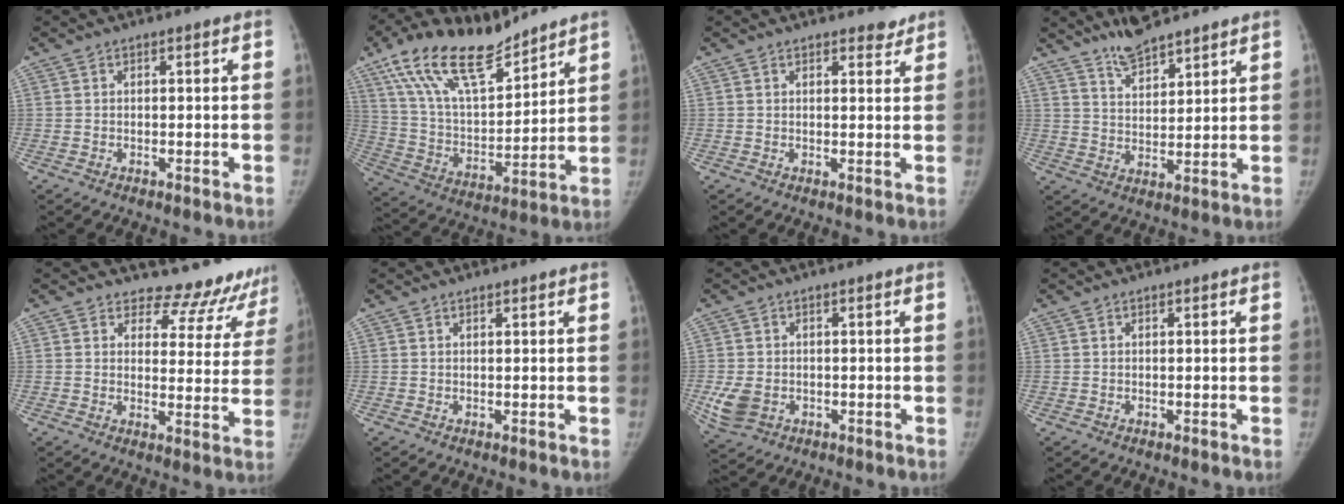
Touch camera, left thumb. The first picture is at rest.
{"total": 19.5, "force": [14.2, 7.3, 11.0], "torque": [-0.173, -0.054, 0.266]}
{"total": 3.1, "force": [2.7, 1.2, 0.9], "torque": [0.010, -0.013, 0.030]}
{"total": 7.8, "force": [6.7, 1.9, 3.5], "torque": [-0.051, -0.038, 0.128]}
{"total": 11.9, "force": [11.2, 4.1, 0.4], "torque": [0.046, -0.096, 0.117]}
{"total": 0.6, "force": [0.6, 0.1, 0.3], "torque": [-0.007, -0.003, 0.010]}
{"total": 5.4, "force": [-1.1, 4.1, 3.3], "torque": [-0.071, -0.004, -0.010]}
{"total": 0.0}